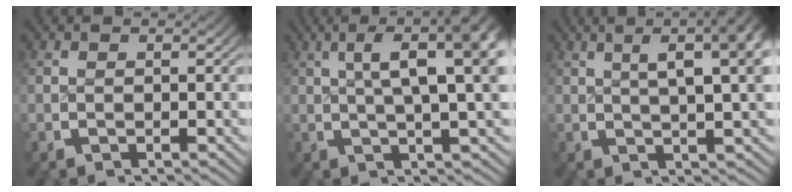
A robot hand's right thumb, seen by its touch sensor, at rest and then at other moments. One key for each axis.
{"total": 11.0, "fx": 4.0, "fy": 4.9, "fz": 9.0, "tx": -0.106, "ty": 0.030, "tz": 0.042}
{"total": 10.2, "fx": 4.3, "fy": 4.3, "fz": 8.2, "tx": -0.083, "ty": 0.040, "tz": 0.047}